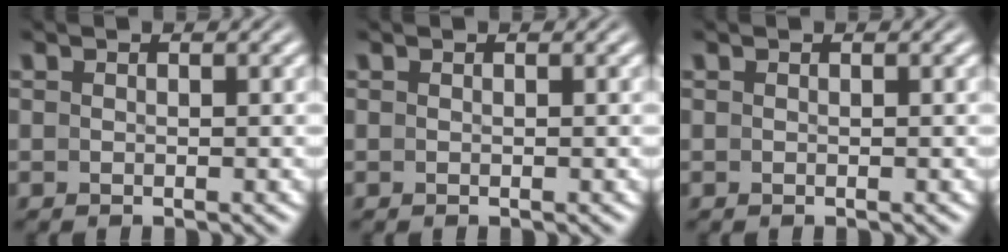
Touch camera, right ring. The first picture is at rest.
{"total": 0.0}
{"total": 0.0}